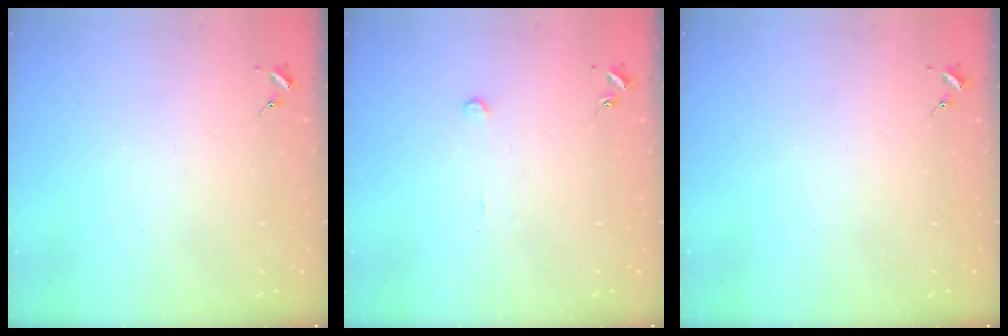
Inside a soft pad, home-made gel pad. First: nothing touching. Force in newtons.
{"total": 2.4, "press": 2.4, "slide": 0.2}
{"total": 0.0}